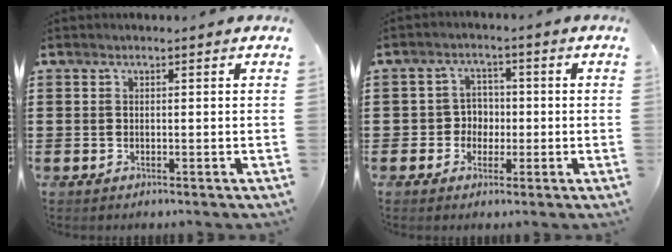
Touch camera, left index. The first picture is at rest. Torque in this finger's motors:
{"motor_torque": [-0.33, 0.16, -0.09, -0.01]}